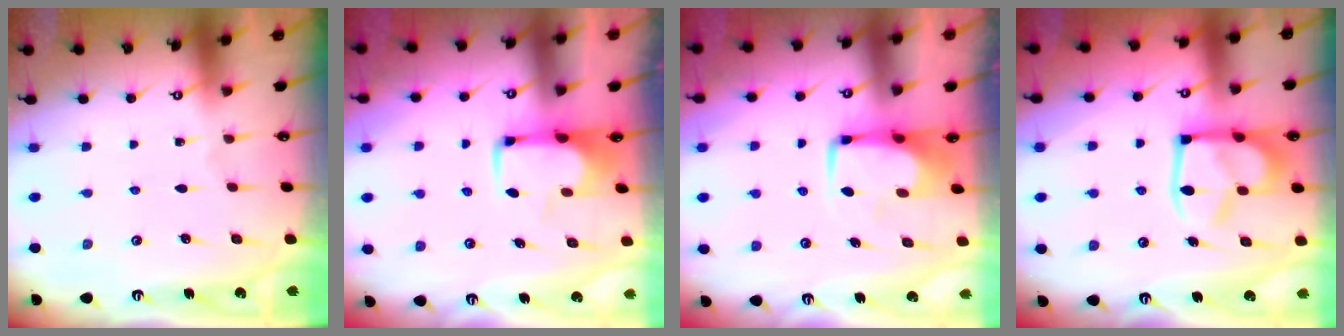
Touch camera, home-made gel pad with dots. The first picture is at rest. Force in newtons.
{"total": 1.8, "press": 1.7, "slide": 0.4}
{"total": 0.9, "press": 0.7, "slide": 0.4}
{"total": 14.8, "press": 14.7, "slide": 1.7}